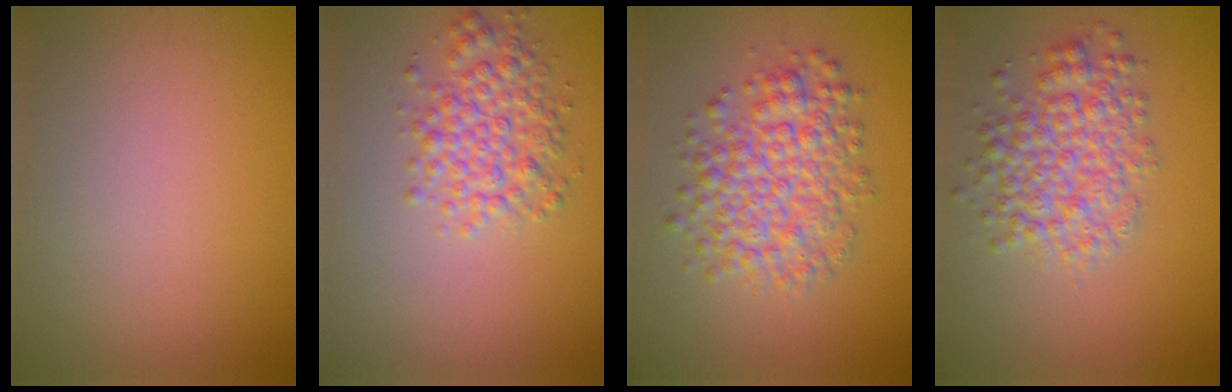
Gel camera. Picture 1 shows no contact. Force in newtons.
{"total": 3.7, "press": 3.7, "slide": 0.1}
{"total": 5.9, "press": 5.9, "slide": 0.1}
{"total": 4.9, "press": 4.9, "slide": 0.1}